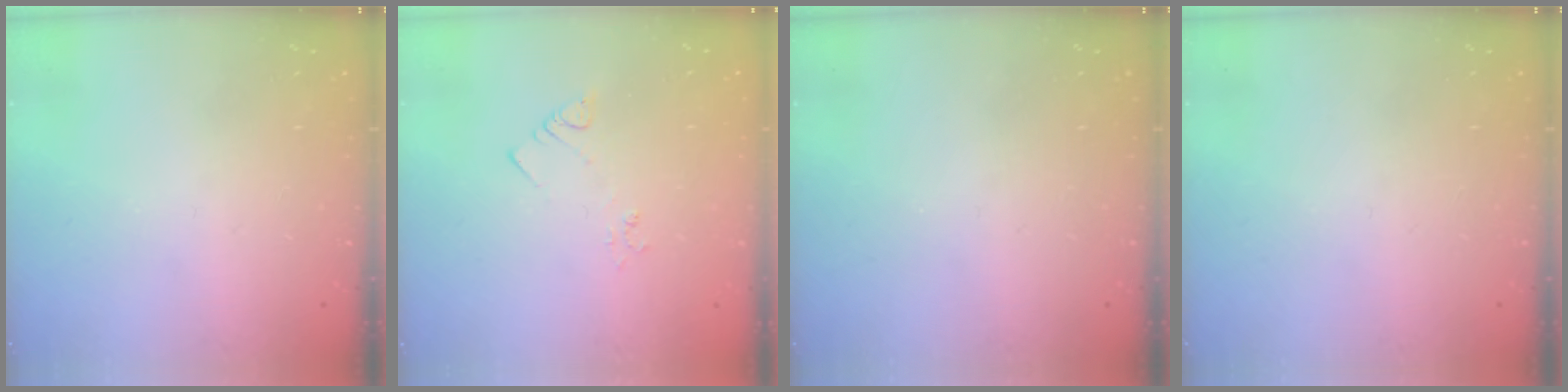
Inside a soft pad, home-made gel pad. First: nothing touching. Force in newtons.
{"total": 2.4, "press": 2.4, "slide": 0.4}
{"total": 0.0}
{"total": 0.0}